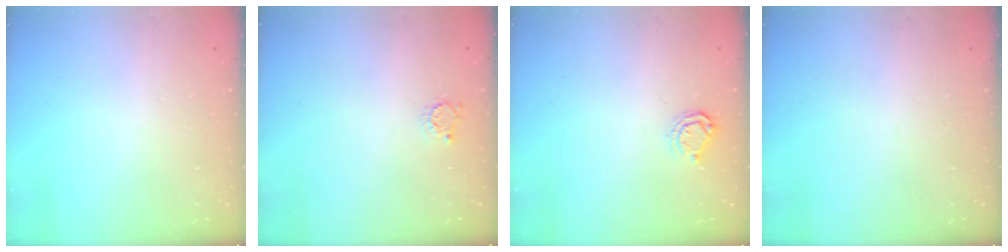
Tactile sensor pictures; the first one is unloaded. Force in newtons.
{"total": 2.8, "press": 2.8, "slide": 0.4}
{"total": 6.1, "press": 6.0, "slide": 0.6}
{"total": 0.0}